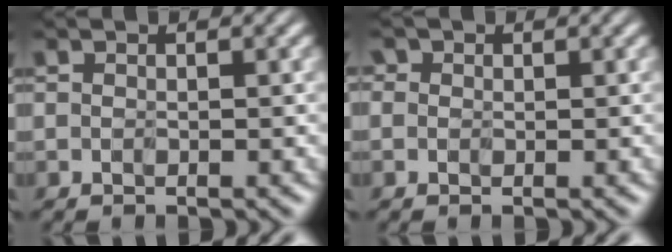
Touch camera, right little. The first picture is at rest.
{"total": 1.8, "force": [0.8, 1.5, 0.7], "torque": [-0.028, 0.010, -0.004]}